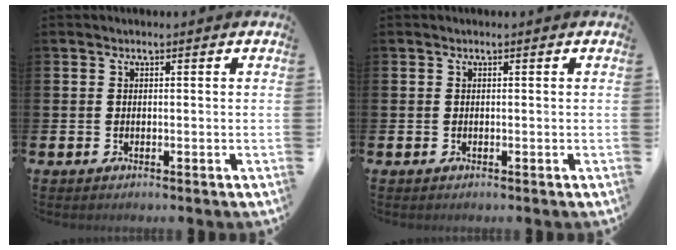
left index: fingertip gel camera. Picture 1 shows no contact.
{"total": 0.0}